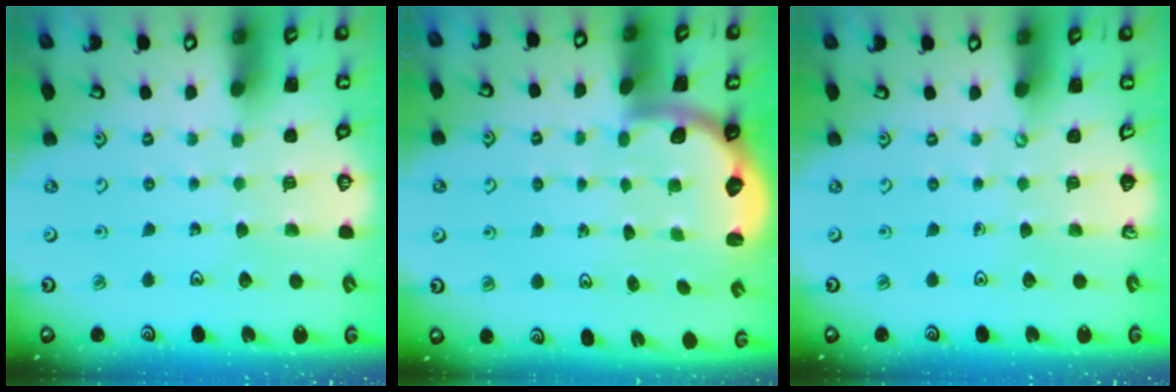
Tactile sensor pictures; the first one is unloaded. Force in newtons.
{"total": 2.5, "press": 2.1, "slide": 1.3}
{"total": 0.0}